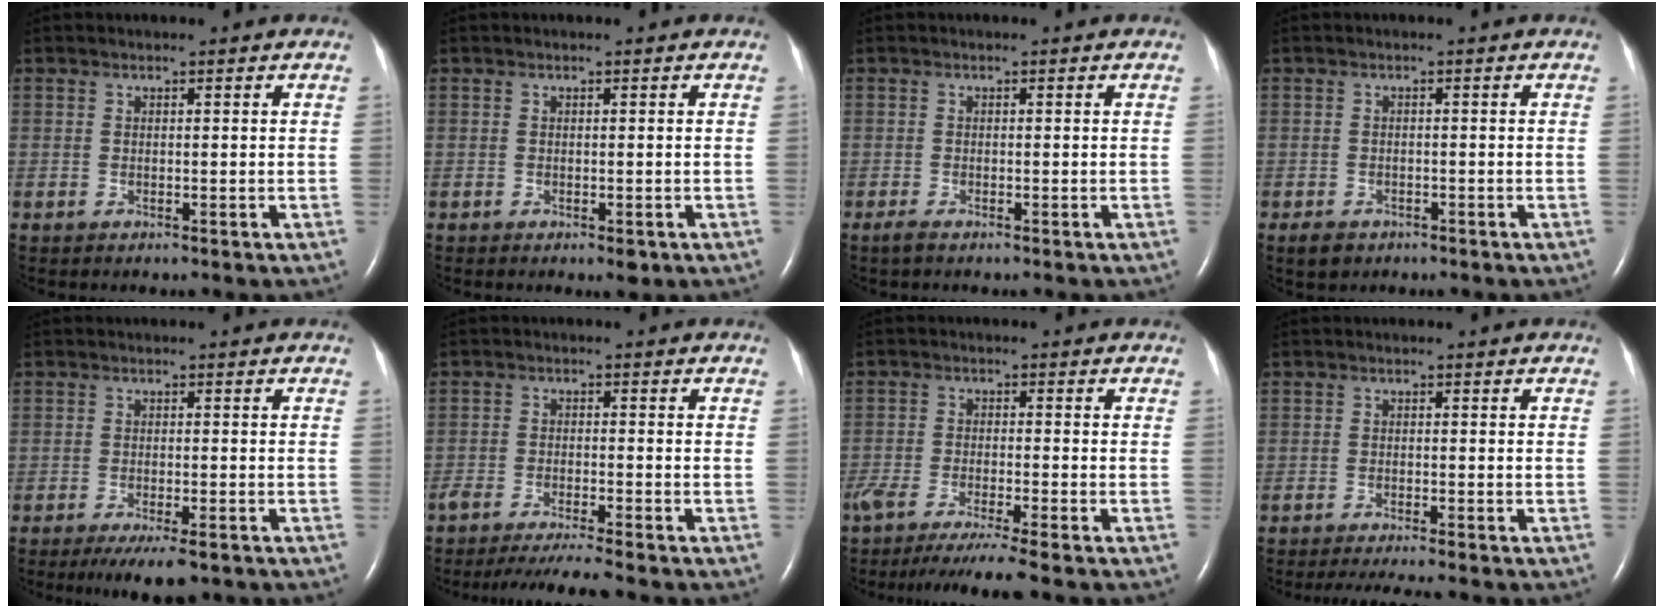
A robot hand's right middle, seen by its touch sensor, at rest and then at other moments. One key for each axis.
{"total": 1.2, "fx": -0.6, "fy": 0.5, "fz": 0.9, "tx": -0.011, "ty": -0.003, "tz": -0.003}
{"total": 0.9, "fx": -0.7, "fy": 0.1, "fz": 0.6, "tx": -0.023, "ty": -0.005, "tz": -0.016}
{"total": 2.3, "fx": -1.5, "fy": 1.5, "fz": 0.8, "tx": -0.017, "ty": 0.001, "tz": -0.017}
{"total": 6.5, "fx": -4.8, "fy": 1.5, "fz": 4.2, "tx": -0.060, "ty": -0.013, "tz": -0.069}
{"total": 7.3, "fx": -6.5, "fy": -0.8, "fz": 3.2, "tx": -0.043, "ty": -0.021, "tz": -0.107}
{"total": 9.3, "fx": -7.9, "fy": -1.2, "fz": 4.7, "tx": -0.057, "ty": -0.030, "tz": -0.125}
{"total": 5.8, "fx": -5.1, "fy": -0.1, "fz": 2.7, "tx": -0.036, "ty": -0.015, "tz": -0.082}